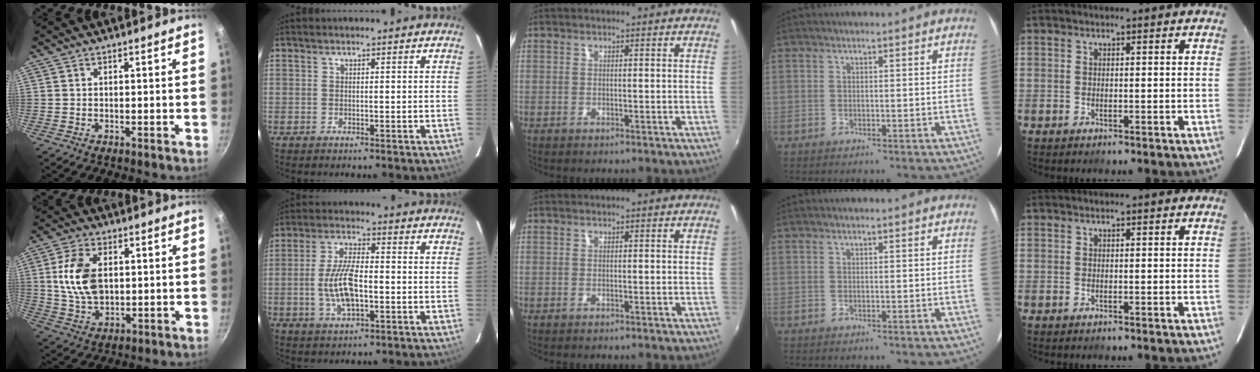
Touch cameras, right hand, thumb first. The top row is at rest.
{"thumb": {"total": 11.3, "force": [1.7, 7.1, 8.6], "torque": [-0.151, -0.005, 0.033]}, "index": {"total": 9.7, "force": [-1.9, 4.0, 8.6], "torque": [-0.176, 0.001, -0.034]}}